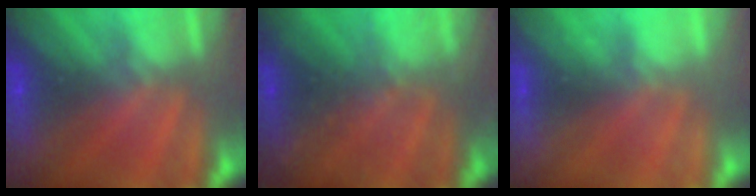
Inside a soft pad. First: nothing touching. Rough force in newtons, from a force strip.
{"total": 6.9}
{"total": 1.9}